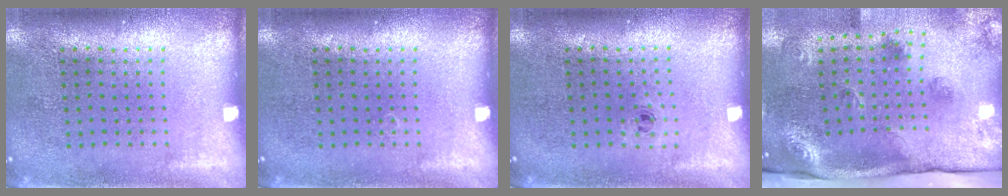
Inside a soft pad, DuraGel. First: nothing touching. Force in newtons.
{"total": 0.0}
{"total": 0.6, "press": 0.3, "slide": 0.5}
{"total": 3.0, "press": 2.0, "slide": 2.2}